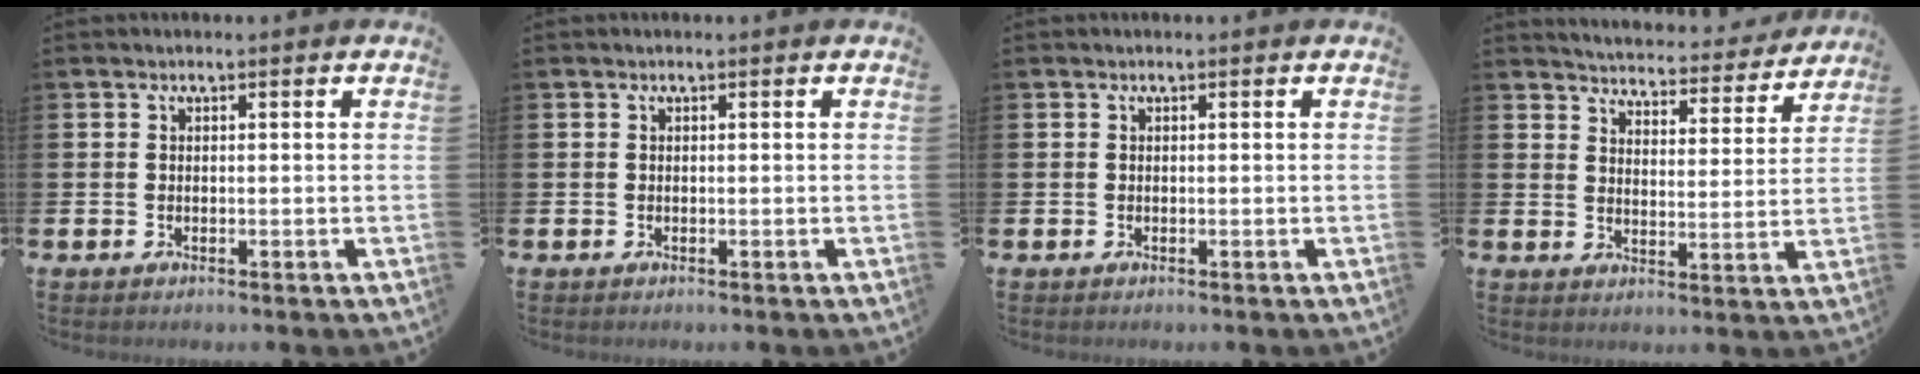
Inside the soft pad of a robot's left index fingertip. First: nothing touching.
{"total": 0.0}
{"total": 0.0}
{"total": 4.8, "force": [4.7, 0.6, 0.3], "torque": [-0.017, -0.042, 0.078]}